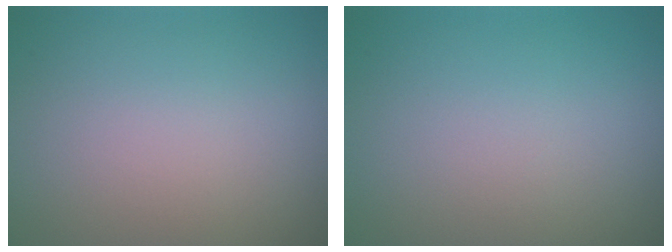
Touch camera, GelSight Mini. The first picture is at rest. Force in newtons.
{"total": 0.0}